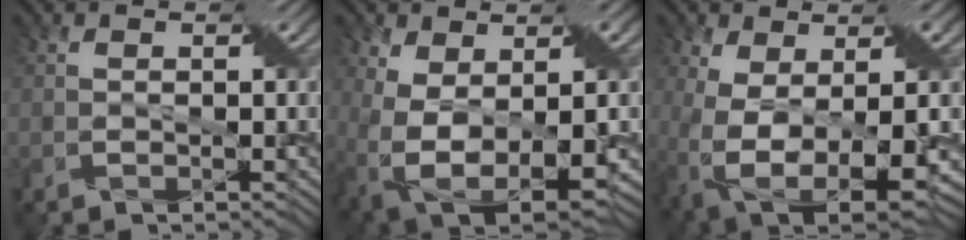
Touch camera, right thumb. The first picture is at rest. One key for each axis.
{"total": 11.6, "fx": -1.2, "fy": 6.5, "fz": 9.5, "tx": -0.212, "ty": -0.029, "tz": -0.004}
{"total": 11.9, "fx": -2.2, "fy": 5.9, "fz": 10.0, "tx": -0.215, "ty": -0.029, "tz": -0.024}